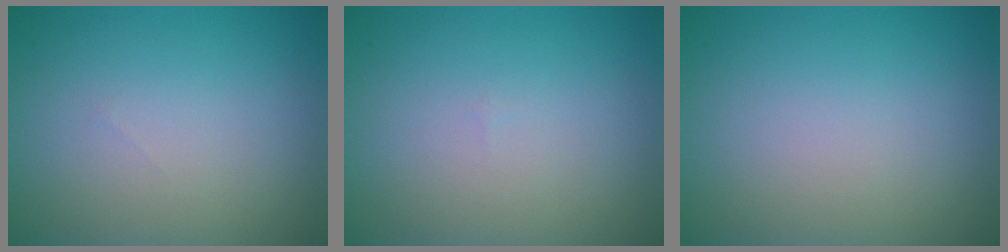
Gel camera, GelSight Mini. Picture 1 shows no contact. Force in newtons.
{"total": 0.0}
{"total": 0.0}